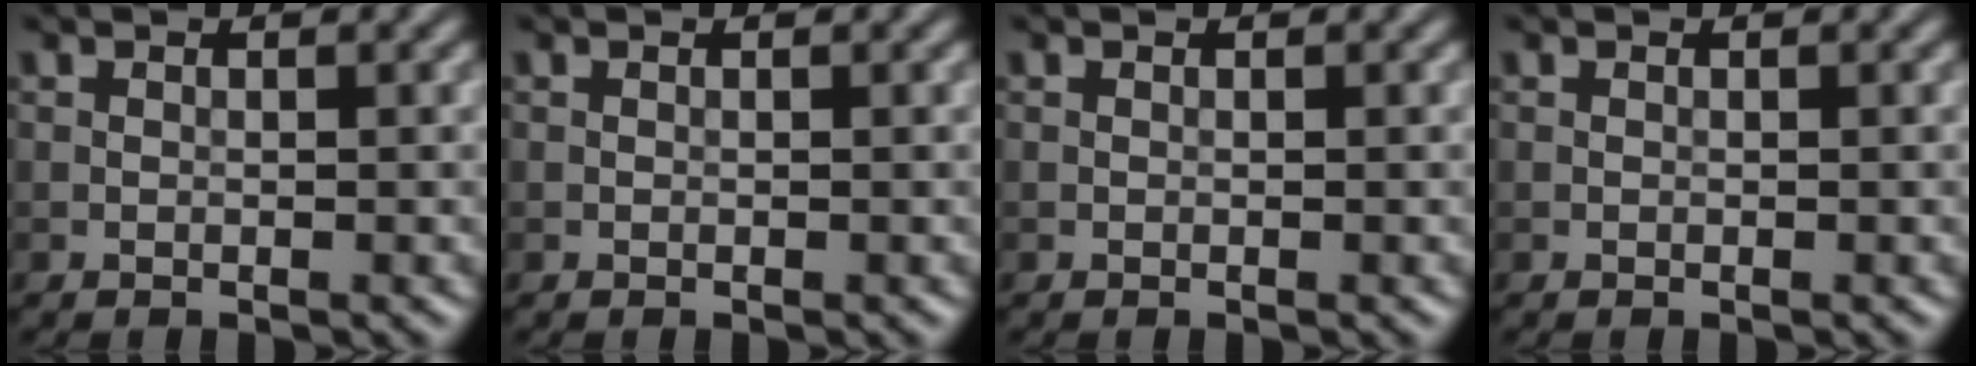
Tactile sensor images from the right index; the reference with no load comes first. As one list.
[{"total": 0.0}, {"total": 0.0}, {"total": 0.0}]